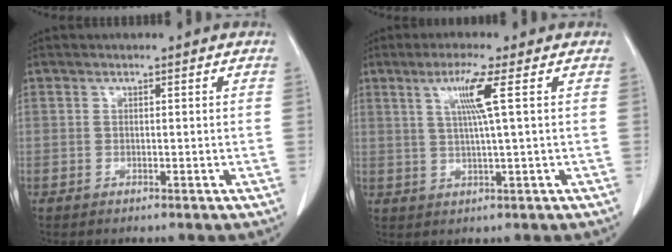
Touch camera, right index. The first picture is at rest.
{"total": 5.4, "force": [1.8, -1.1, 5.0], "torque": [-0.098, 0.001, 0.036]}